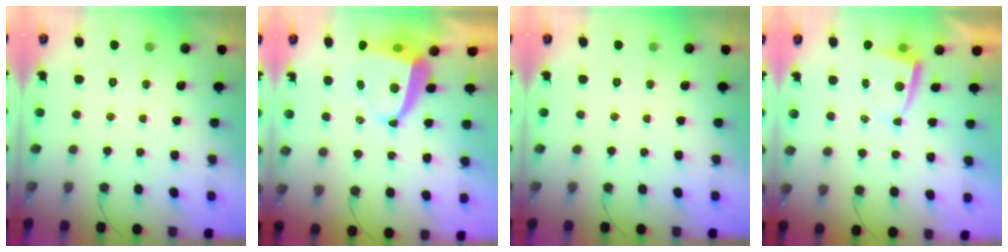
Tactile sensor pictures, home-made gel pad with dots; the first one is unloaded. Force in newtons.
{"total": 6.5, "press": 6.5, "slide": 0.6}
{"total": 0.0}
{"total": 2.8, "press": 2.7, "slide": 0.5}